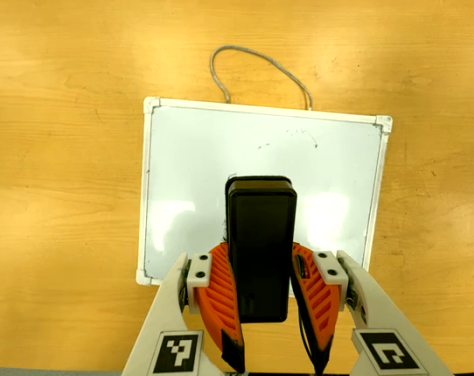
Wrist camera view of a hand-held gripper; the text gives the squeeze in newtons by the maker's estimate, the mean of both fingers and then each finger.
{"total": 8.4, "left": 6.8, "right": 9.9}